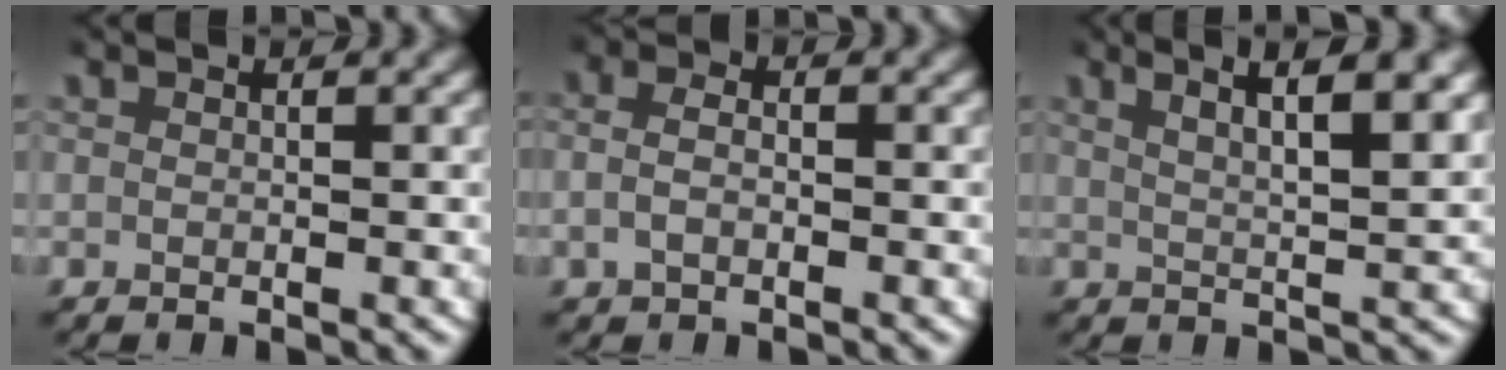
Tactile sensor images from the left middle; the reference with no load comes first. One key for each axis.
{"total": 2.4, "fx": -0.6, "fy": 1.6, "fz": 1.7, "tx": -0.041, "ty": -0.001, "tz": -0.010}
{"total": 5.9, "fx": 3.7, "fy": 1.2, "fz": 4.5, "tx": -0.055, "ty": 0.018, "tz": 0.053}